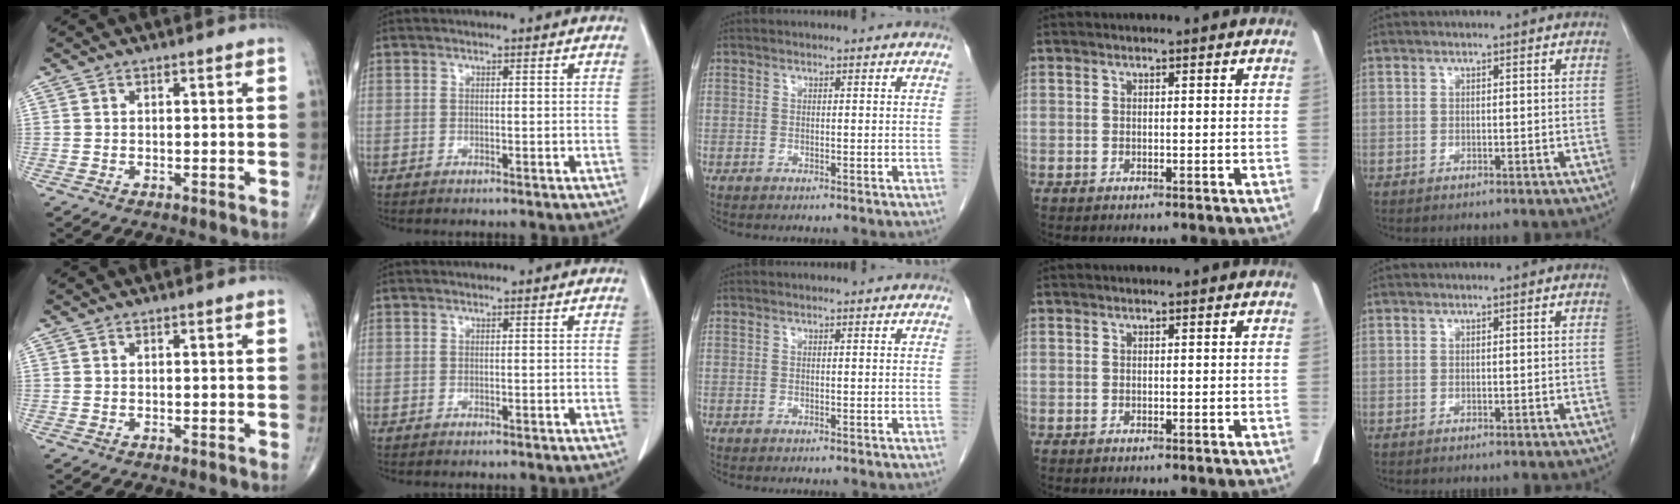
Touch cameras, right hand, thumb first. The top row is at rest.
{}